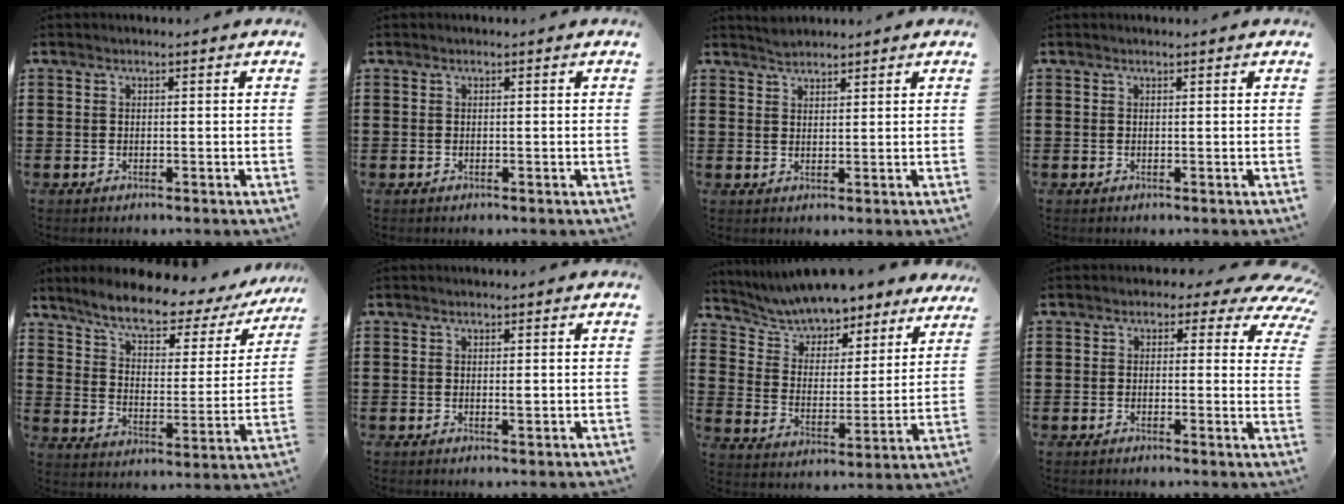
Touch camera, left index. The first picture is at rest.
{"total": 0.0}
{"total": 1.8, "force": [1.7, 0.4, 0.2], "torque": [-0.008, 0.001, 0.034]}
{"total": 0.0}
{"total": 7.3, "force": [5.9, 1.2, 4.1], "torque": [-0.096, -0.034, 0.093]}
{"total": 0.9, "force": [0.1, 0.2, 0.9], "torque": [-0.018, -0.001, 0.002]}
{"total": 6.4, "force": [6.3, 0.9, 0.2], "torque": [-0.041, -0.048, 0.111]}
{"total": 3.1, "force": [1.5, 2.2, 1.6], "torque": [-0.020, -0.008, 0.018]}